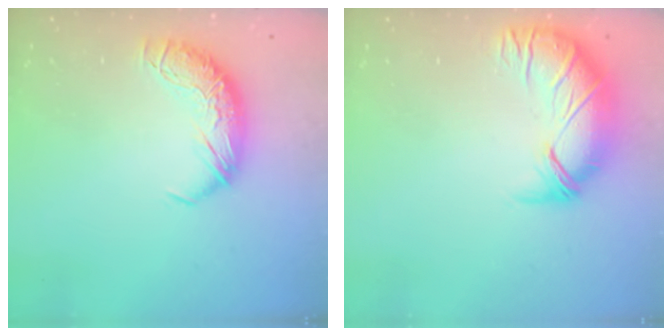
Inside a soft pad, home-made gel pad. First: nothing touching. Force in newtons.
{"total": 2.5, "press": 0.5, "slide": 2.5}